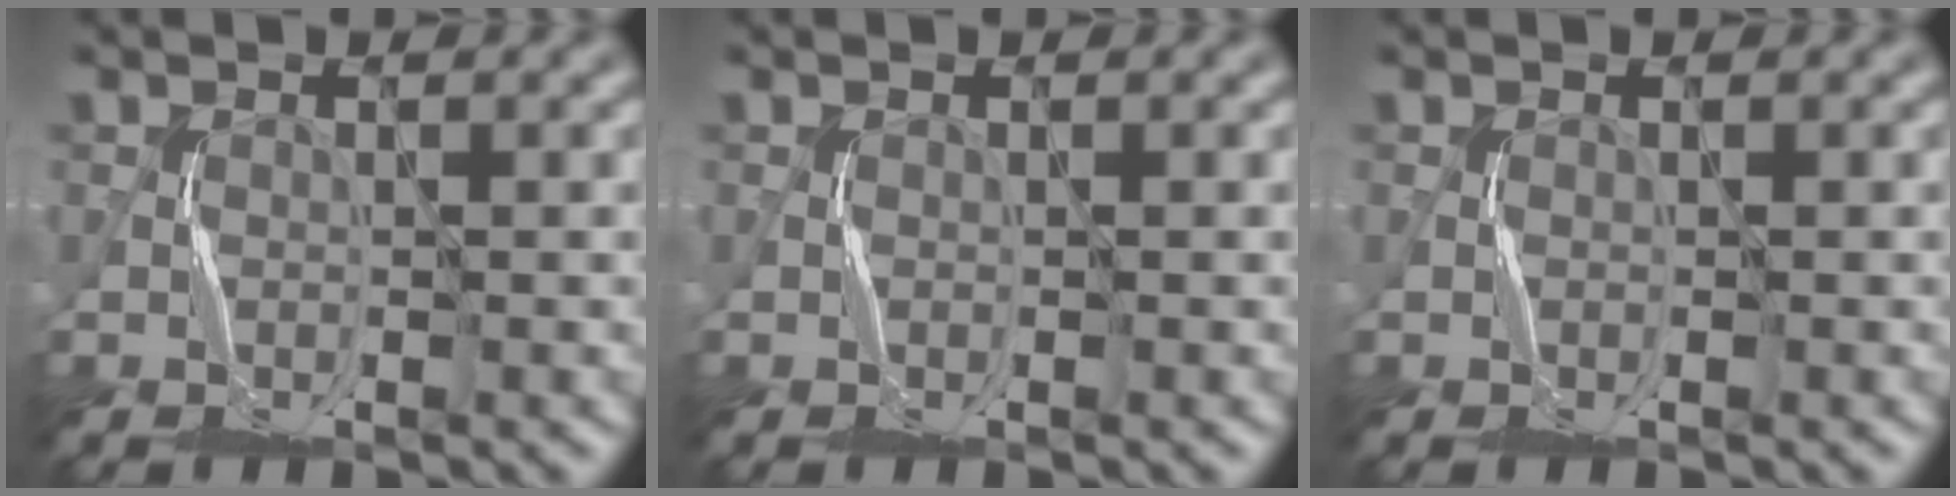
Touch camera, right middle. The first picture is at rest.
{"total": 0.0}
{"total": 0.0}